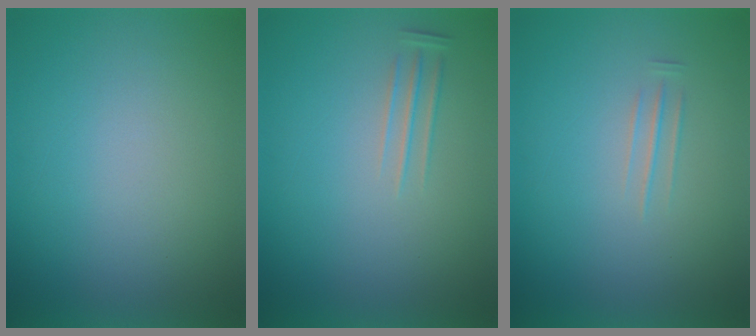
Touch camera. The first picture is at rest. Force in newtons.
{"total": 1.2}
{"total": 1.4}